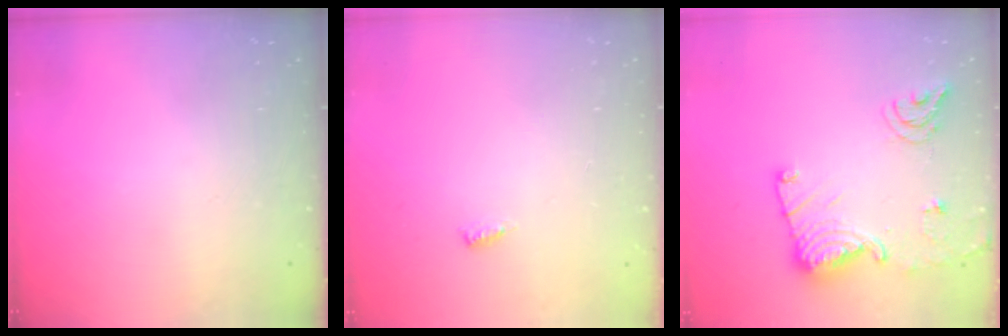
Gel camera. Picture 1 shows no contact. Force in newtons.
{"total": 3.4, "press": 3.4, "slide": 0.3}
{"total": 15.1, "press": 15.0, "slide": 1.5}